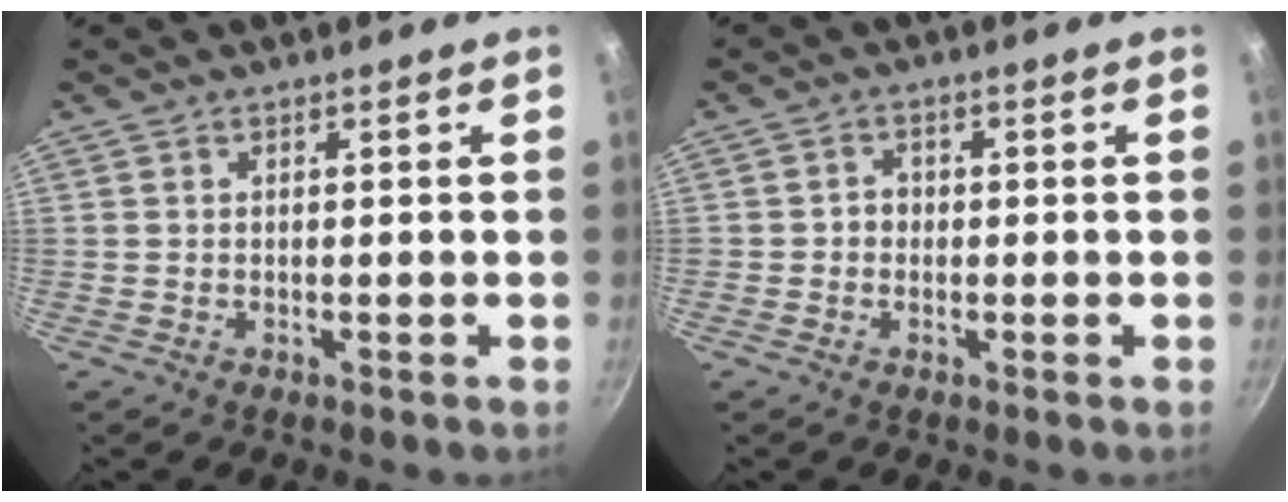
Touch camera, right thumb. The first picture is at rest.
{"total": 2.2, "force": [-0.4, 2.0, 0.7], "torque": [0.002, 0.008, -0.010]}